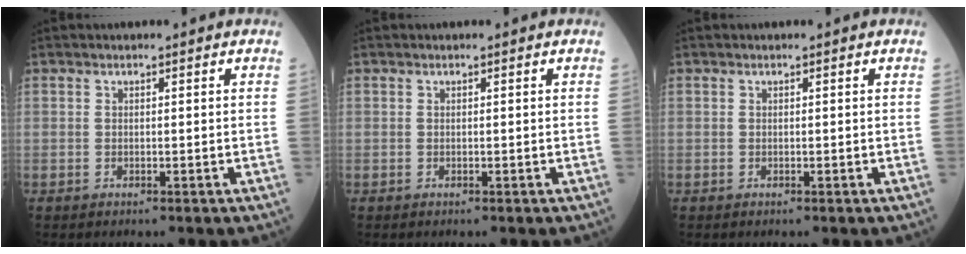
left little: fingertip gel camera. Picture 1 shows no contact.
{"total": 0.0}
{"total": 0.0}